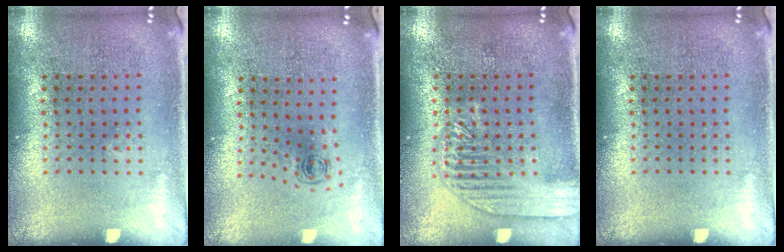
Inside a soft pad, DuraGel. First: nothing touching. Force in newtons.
{"total": 0.5, "press": 0.3, "slide": 0.4}
{"total": 3.0, "press": 3.0, "slide": 0.3}
{"total": 0.0}